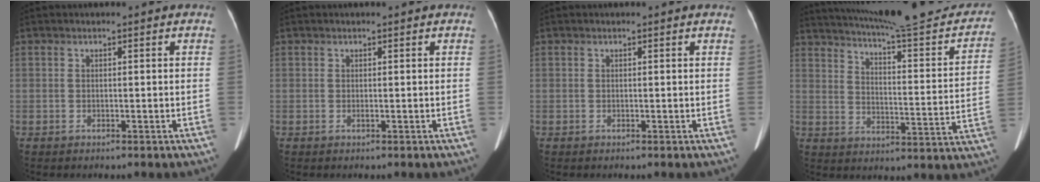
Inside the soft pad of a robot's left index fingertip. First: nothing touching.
{"total": 0.9, "force": [0.5, 0.2, 0.8], "torque": [-0.008, -0.004, 0.003]}
{"total": 0.6, "force": [0.5, -0.1, 0.1], "torque": [-0.006, -0.009, 0.001]}
{"total": 27.0, "force": [23.5, 3.6, 12.7], "torque": [-0.191, -0.061, 0.299]}